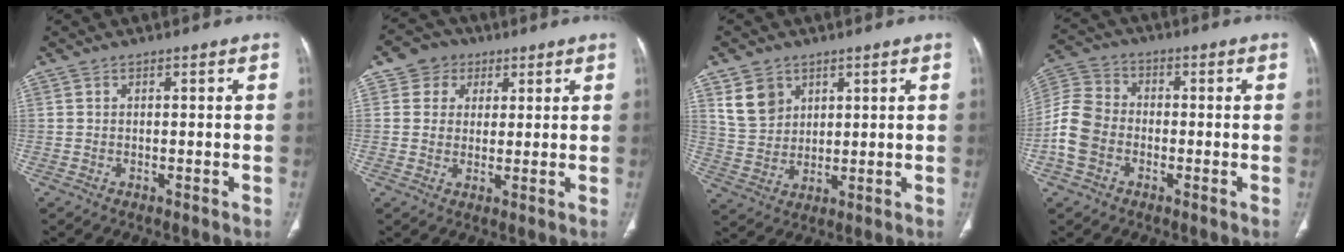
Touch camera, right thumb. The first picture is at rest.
{"total": 6.2, "force": [2.5, 5.6, 1.2], "torque": [0.010, -0.003, 0.038]}
{"total": 7.3, "force": [3.9, 5.4, 2.8], "torque": [-0.029, -0.016, 0.085]}
{"total": 9.3, "force": [-2.5, 7.3, 5.1], "torque": [-0.101, 0.028, -0.056]}